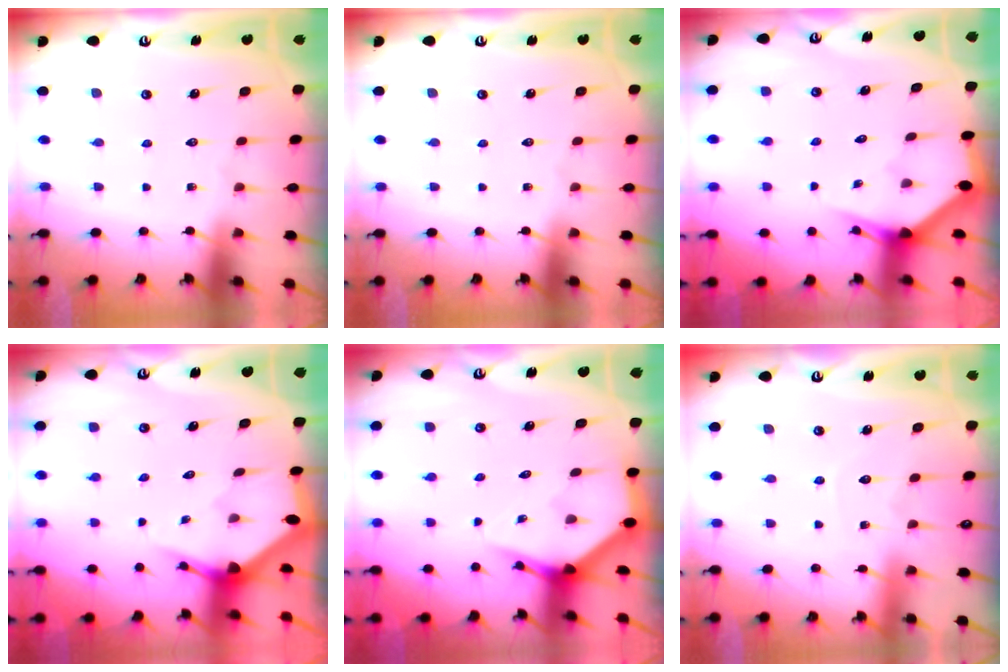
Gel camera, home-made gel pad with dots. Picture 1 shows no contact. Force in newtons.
{"total": 0.0}
{"total": 2.8, "press": 2.8, "slide": 0.1}
{"total": 3.0, "press": 3.0, "slide": 0.1}
{"total": 3.9, "press": 3.9, "slide": 0.2}
{"total": 4.5, "press": 4.4, "slide": 0.5}